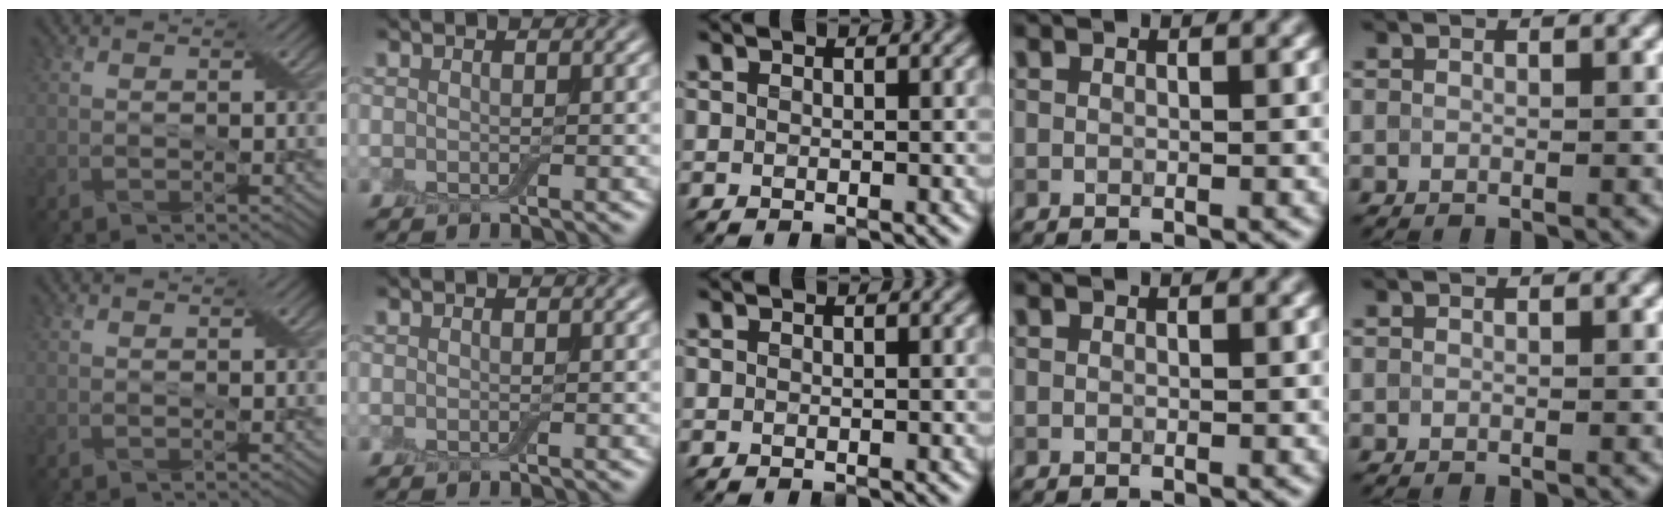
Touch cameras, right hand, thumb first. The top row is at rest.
{}